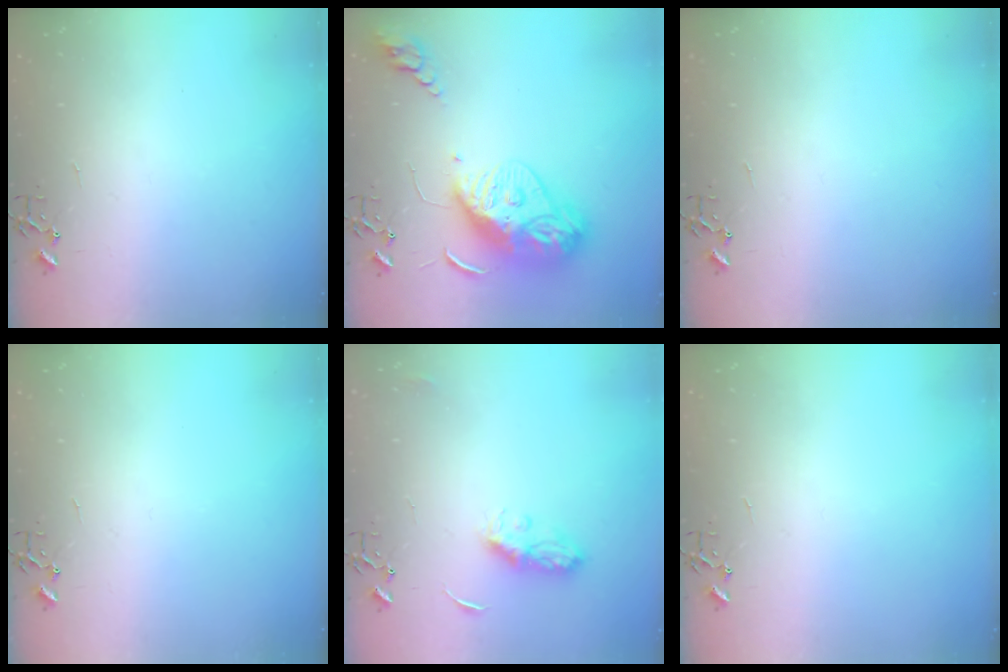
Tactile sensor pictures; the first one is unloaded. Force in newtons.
{"total": 14.4, "press": 14.4, "slide": 1.3}
{"total": 0.0}
{"total": 0.0}
{"total": 7.2, "press": 7.2, "slide": 0.3}
{"total": 0.0}